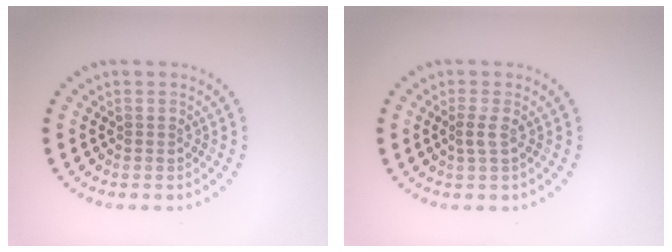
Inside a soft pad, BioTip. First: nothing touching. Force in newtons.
{"total": 1.0, "press": 0.8, "slide": 0.6}